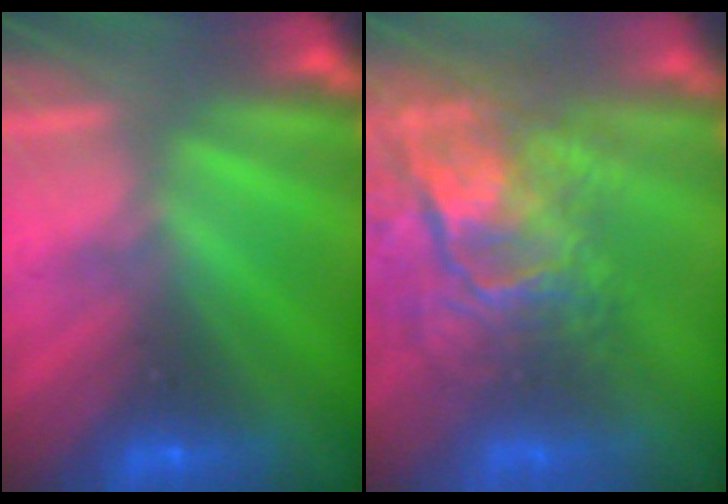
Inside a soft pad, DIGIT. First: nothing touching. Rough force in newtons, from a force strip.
{"total": 7.4}